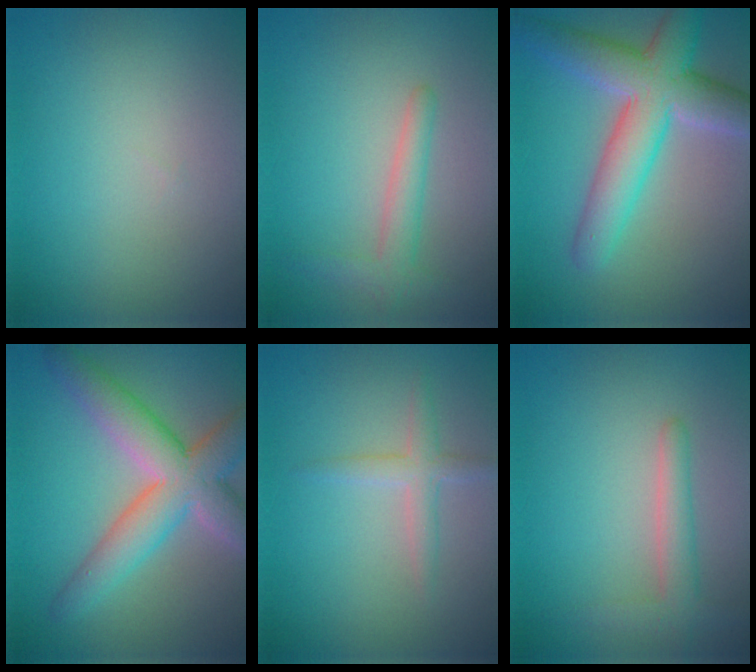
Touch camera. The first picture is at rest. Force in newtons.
{"total": 2.4, "press": 2.4, "slide": 0.2}
{"total": 7.6, "press": 7.6, "slide": 0.4}
{"total": 7.2, "press": 7.2, "slide": 0.5}
{"total": 1.9, "press": 1.9, "slide": 0.1}
{"total": 2.4, "press": 2.4, "slide": 0.3}